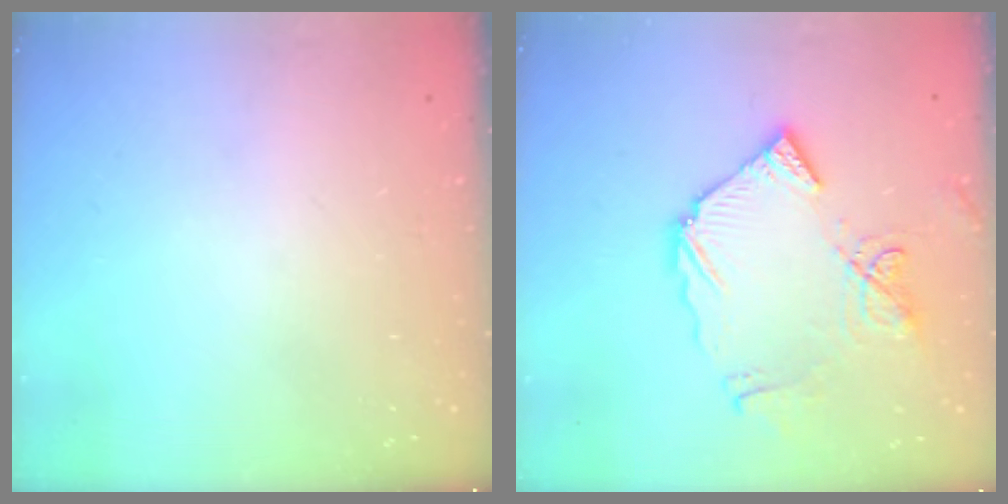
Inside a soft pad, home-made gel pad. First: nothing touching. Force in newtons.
{"total": 13.4, "press": 13.3, "slide": 1.4}